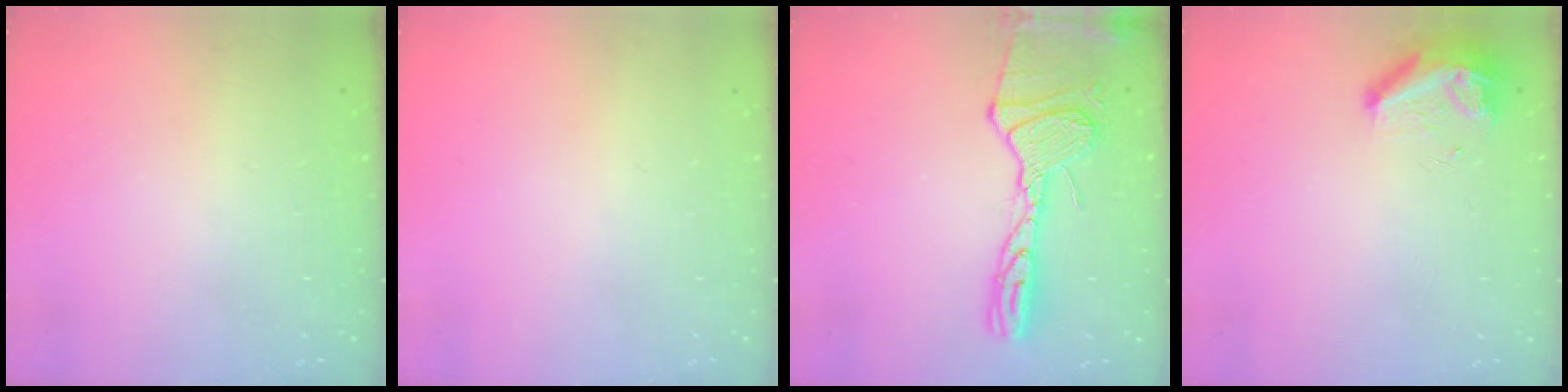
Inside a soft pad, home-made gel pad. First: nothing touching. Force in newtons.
{"total": 0.0}
{"total": 16.8, "press": 16.1, "slide": 4.6}
{"total": 8.3, "press": 8.2, "slide": 0.9}